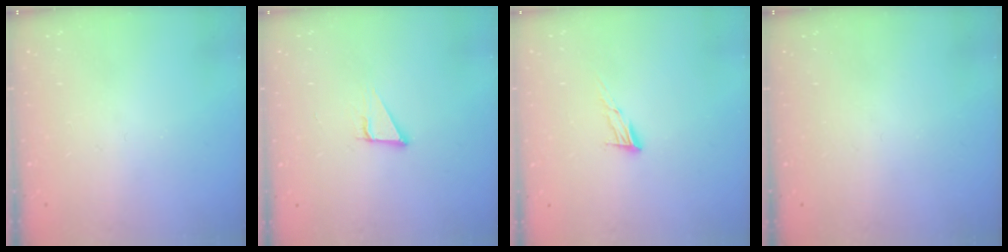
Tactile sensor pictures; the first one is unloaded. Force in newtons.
{"total": 2.9, "press": 2.9, "slide": 0.1}
{"total": 7.2, "press": 7.1, "slide": 1.2}
{"total": 0.0}